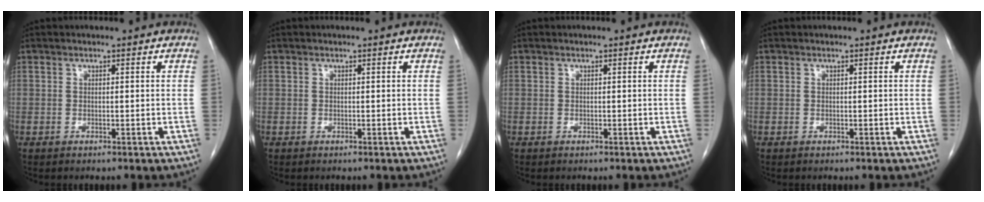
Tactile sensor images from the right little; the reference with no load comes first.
{"total": 0.0}
{"total": 0.0}
{"total": 0.0}